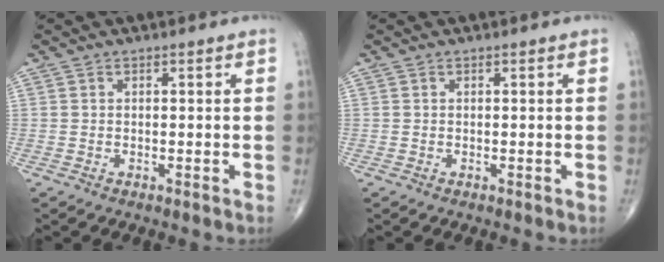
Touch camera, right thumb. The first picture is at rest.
{"total": 0.0}